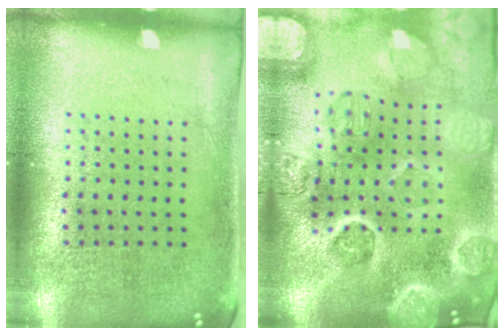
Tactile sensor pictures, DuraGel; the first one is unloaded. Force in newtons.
{"total": 4.9, "press": 4.3, "slide": 2.3}